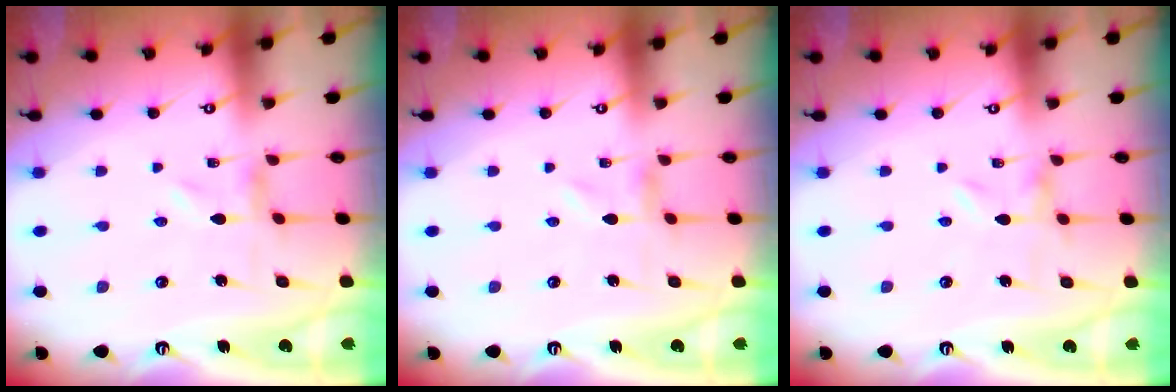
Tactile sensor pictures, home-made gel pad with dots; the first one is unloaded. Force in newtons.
{"total": 0.0}
{"total": 0.0}